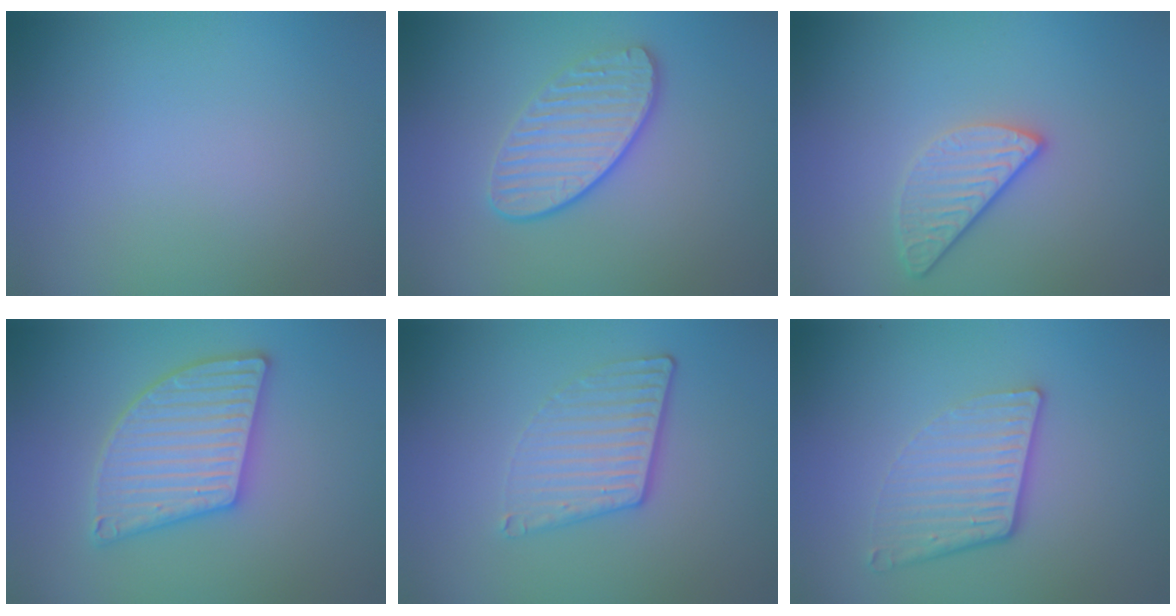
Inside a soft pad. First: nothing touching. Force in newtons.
{"total": 3.4, "press": 3.1, "slide": 1.4}
{"total": 2.7, "press": 2.3, "slide": 1.3}
{"total": 5.5, "press": 5.5, "slide": 0.7}
{"total": 3.7, "press": 2.7, "slide": 2.5}
{"total": 4.1, "press": 2.8, "slide": 3.0}